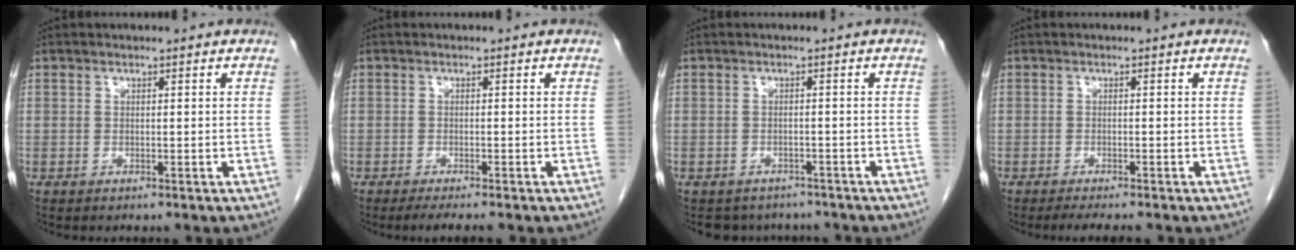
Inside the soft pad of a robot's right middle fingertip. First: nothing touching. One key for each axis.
{"total": 3.3, "fx": -2.7, "fy": 0.2, "fz": 1.9, "tx": -0.027, "ty": -0.006, "tz": -0.040}
{"total": 5.6, "fx": -4.9, "fy": 2.7, "fz": 0.2, "tx": 0.005, "ty": 0.007, "tz": -0.058}
{"total": 3.9, "fx": -3.3, "fy": 0.6, "fz": 2.1, "tx": -0.026, "ty": -0.007, "tz": -0.045}